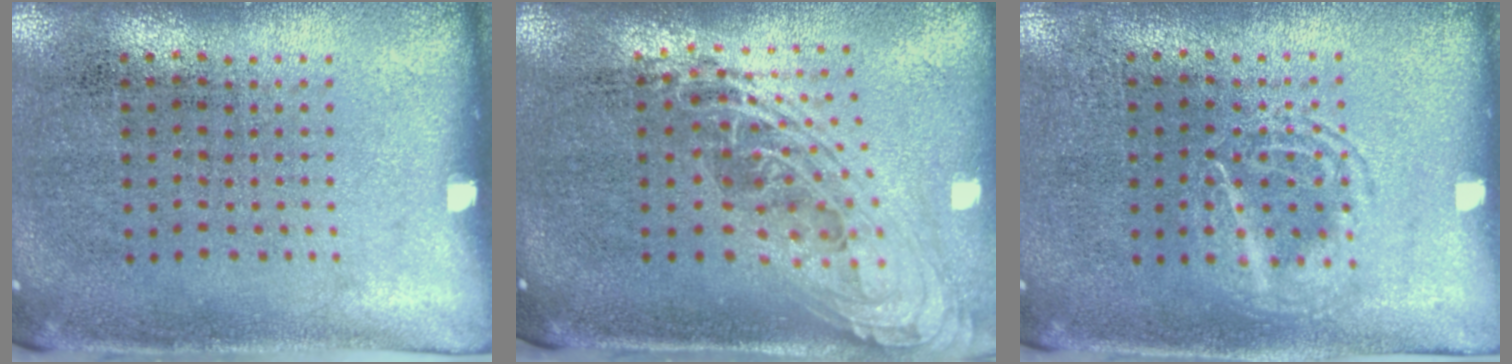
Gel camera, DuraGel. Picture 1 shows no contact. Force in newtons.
{"total": 2.2, "press": 1.6, "slide": 1.4}
{"total": 1.7, "press": 1.7, "slide": 0.2}